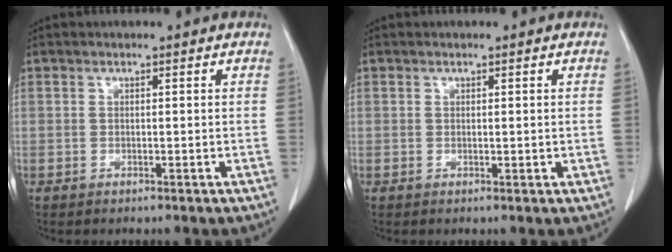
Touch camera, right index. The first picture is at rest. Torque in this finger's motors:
{"motor_torque": [-0.27, 0.30, -0.01, 0.01]}